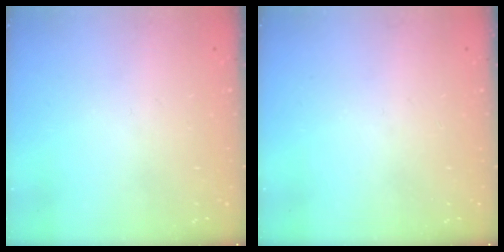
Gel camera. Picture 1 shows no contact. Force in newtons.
{"total": 0.0}